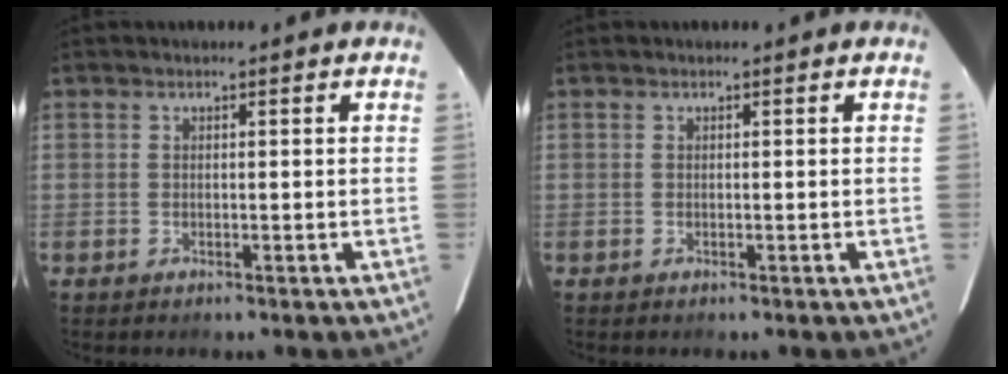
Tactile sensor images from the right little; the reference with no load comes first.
{"total": 0.0}